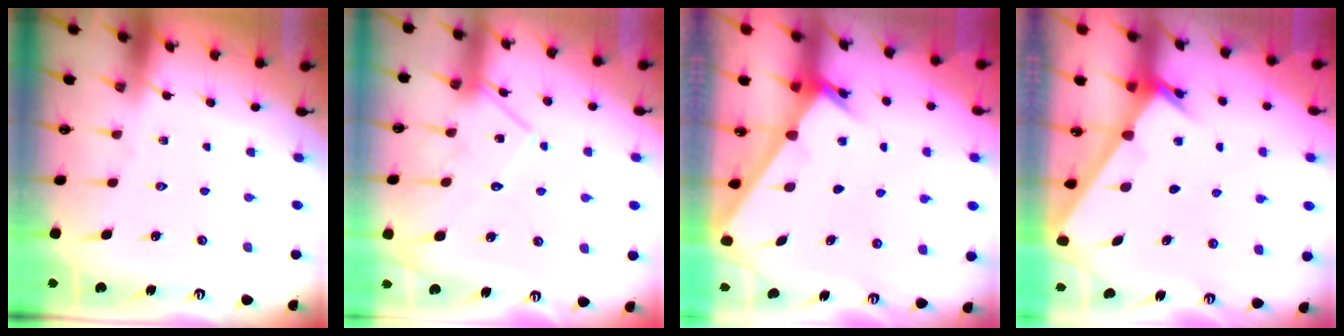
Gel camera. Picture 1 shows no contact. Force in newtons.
{"total": 12.3, "press": 12.3, "slide": 1.0}
{"total": 2.4, "press": 2.4, "slide": 0.3}
{"total": 2.4, "press": 2.3, "slide": 0.2}